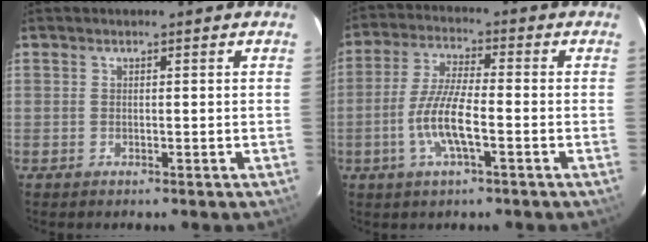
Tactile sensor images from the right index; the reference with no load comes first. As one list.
[{"total": 9.1, "force": [-3.0, 1.8, 8.4], "torque": [-0.174, -0.002, -0.060]}]